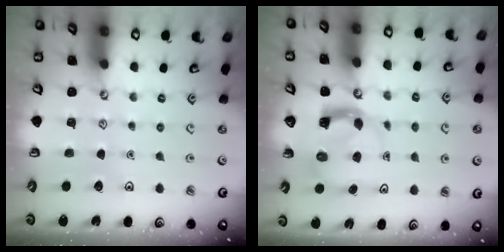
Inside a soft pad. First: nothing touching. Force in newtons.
{"total": 3.9, "press": 3.9, "slide": 0.3}